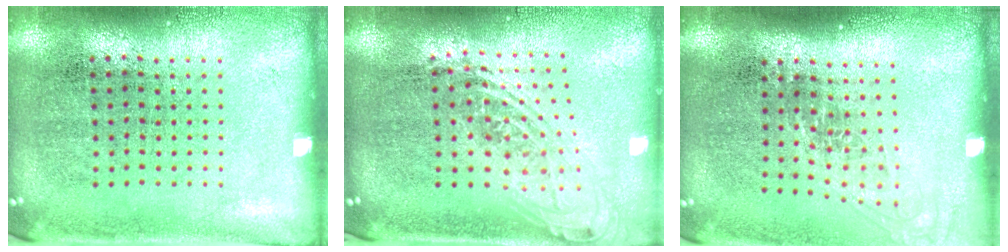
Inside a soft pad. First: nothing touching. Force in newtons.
{"total": 1.9, "press": 1.5, "slide": 1.2}
{"total": 1.2, "press": 1.0, "slide": 0.8}